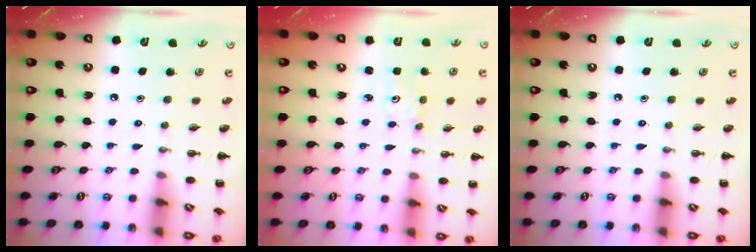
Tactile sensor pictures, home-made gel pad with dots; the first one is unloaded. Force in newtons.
{"total": 1.4, "press": 1.3, "slide": 0.5}
{"total": 0.0}